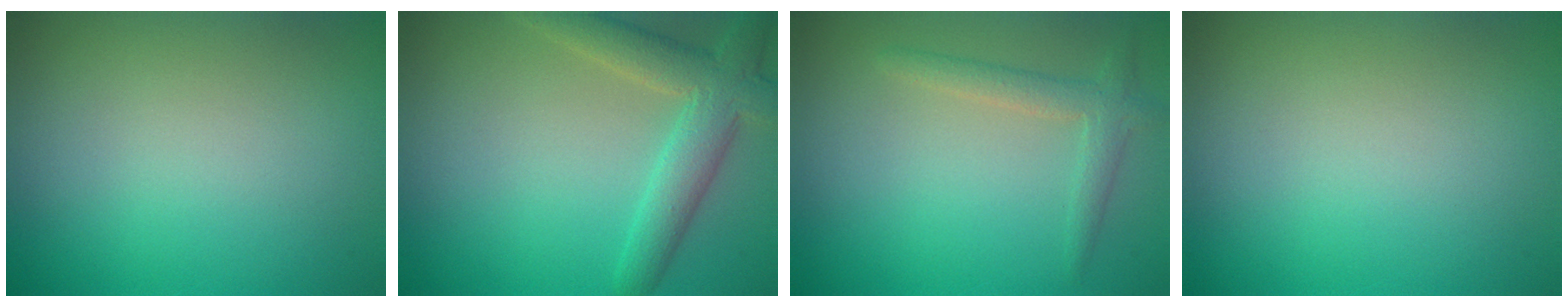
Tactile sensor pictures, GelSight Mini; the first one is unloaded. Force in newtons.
{"total": 4.7, "press": 4.7, "slide": 0.4}
{"total": 2.2, "press": 2.2, "slide": 0.1}
{"total": 0.0}